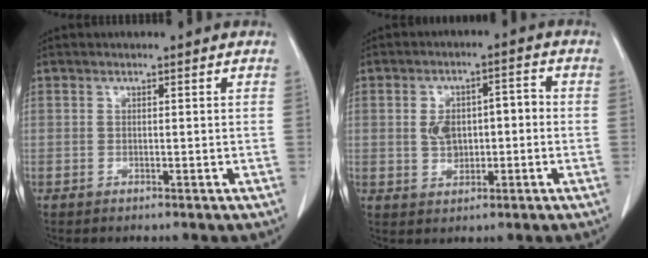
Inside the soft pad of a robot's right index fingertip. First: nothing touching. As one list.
[{"total": 6.3, "force": [-0.3, 3.9, 4.9], "torque": [-0.089, 0.028, 0.001]}]